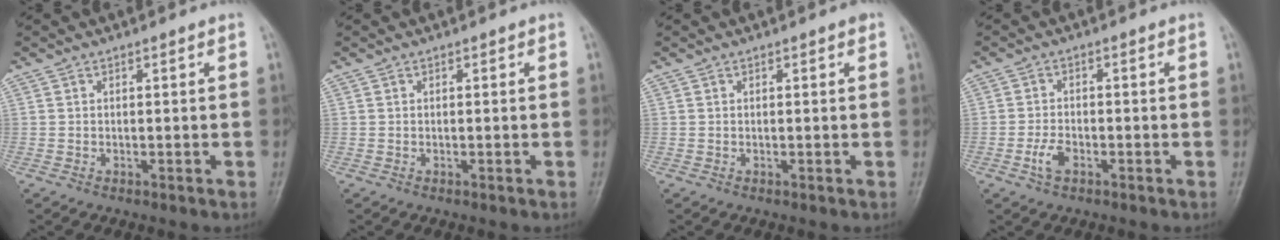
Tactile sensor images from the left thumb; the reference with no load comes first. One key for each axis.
{"total": 0.0}
{"total": 0.6, "fx": 0.4, "fy": 0.1, "fz": 0.5, "tx": -0.007, "ty": 0.001, "tz": 0.002}
{"total": 3.2, "fx": -1.5, "fy": 1.7, "fz": 2.3, "tx": -0.046, "ty": 0.010, "tz": -0.029}